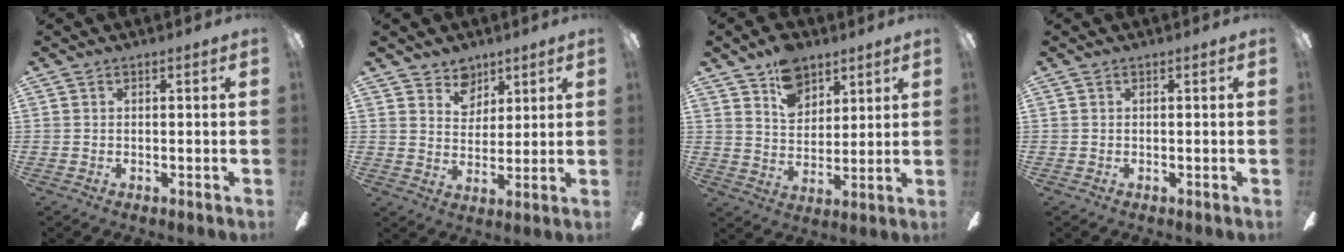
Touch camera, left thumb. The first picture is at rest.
{"total": 6.5, "force": [4.9, 4.4, 0.2], "torque": [-0.006, -0.028, 0.090]}
{"total": 10.2, "force": [7.0, 6.4, 3.8], "torque": [-0.062, -0.028, 0.130]}
{"total": 0.0}